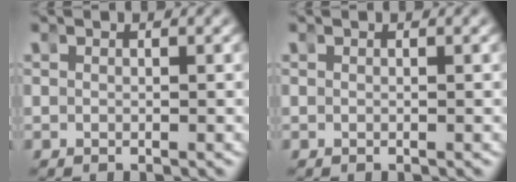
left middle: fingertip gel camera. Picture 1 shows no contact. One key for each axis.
{"total": 0.0}